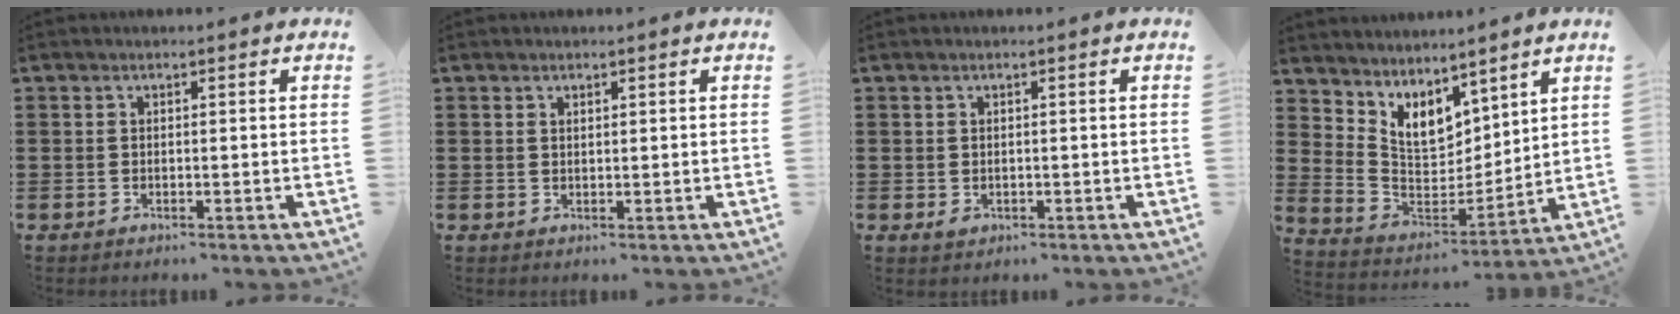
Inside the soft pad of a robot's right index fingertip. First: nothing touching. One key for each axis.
{"total": 0.5, "fx": 0.4, "fy": 0.3, "fz": 0.2, "tx": -0.006, "ty": -0.001, "tz": 0.008}
{"total": 0.9, "fx": -0.3, "fy": 0.7, "fz": 0.5, "tx": -0.011, "ty": 0.001, "tz": -0.006}
{"total": 6.8, "fx": 4.9, "fy": 4.1, "fz": 2.3, "tx": -0.081, "ty": -0.037, "tz": 0.095}